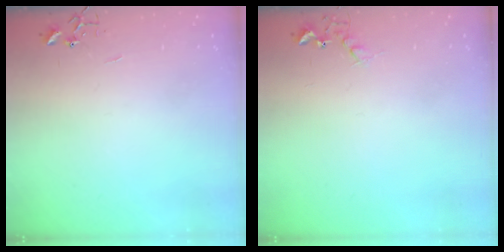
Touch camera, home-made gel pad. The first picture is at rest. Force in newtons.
{"total": 4.8, "press": 4.7, "slide": 0.8}